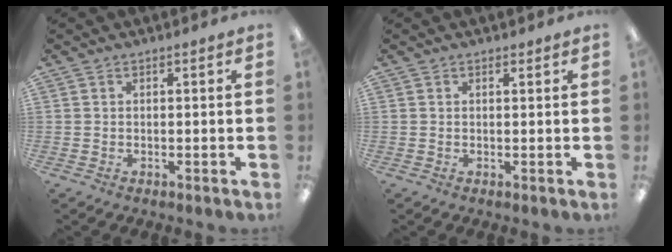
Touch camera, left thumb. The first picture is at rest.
{"total": 0.8, "force": [0.6, 0.4, 0.3], "torque": [0.002, -0.003, 0.010]}